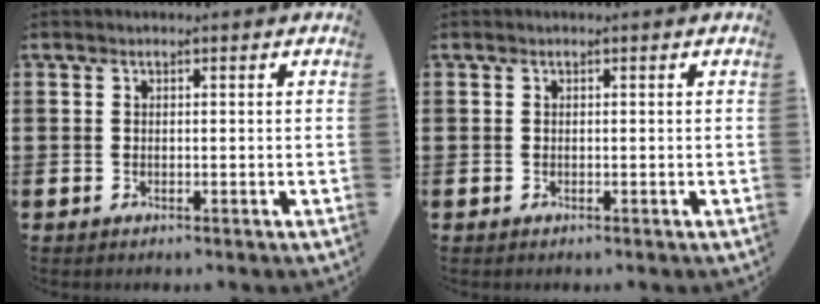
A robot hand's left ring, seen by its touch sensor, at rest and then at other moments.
{"total": 0.0}